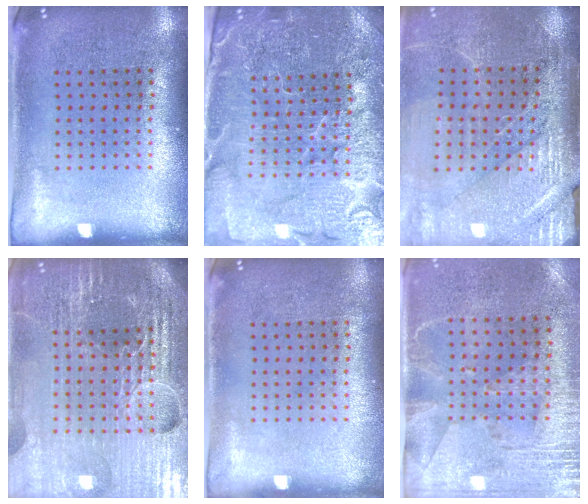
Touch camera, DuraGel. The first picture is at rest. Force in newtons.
{"total": 4.6, "press": 4.4, "slide": 1.6}
{"total": 3.2, "press": 3.1, "slide": 0.6}
{"total": 6.3, "press": 5.5, "slide": 2.9}
{"total": 0.0}
{"total": 2.8, "press": 2.4, "slide": 1.5}